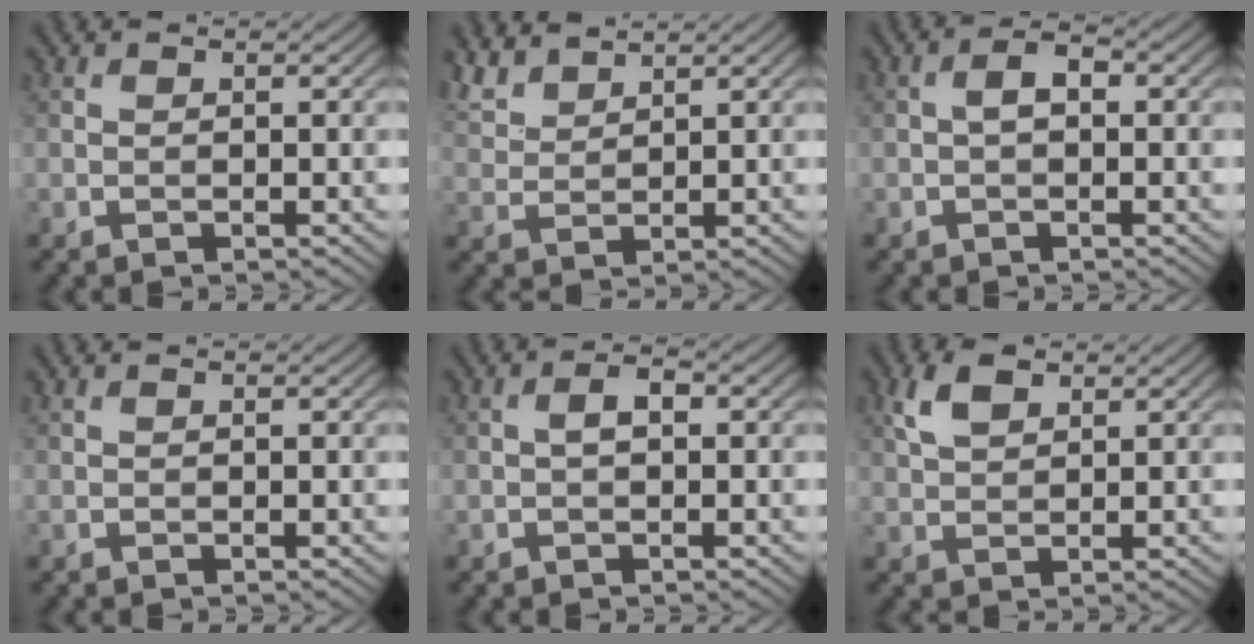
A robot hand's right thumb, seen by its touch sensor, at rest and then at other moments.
{"total": 4.6, "force": [4.0, 1.4, 1.9], "torque": [-0.053, 0.010, 0.088]}
{"total": 2.3, "force": [0.0, 1.3, 1.9], "torque": [-0.034, 0.010, -0.006]}
{"total": 0.0}
{"total": 2.0, "force": [0.1, 1.1, 1.7], "torque": [-0.029, 0.008, -0.003]}
{"total": 4.1, "force": [2.2, 2.2, 2.7], "torque": [-0.063, 0.007, 0.041]}